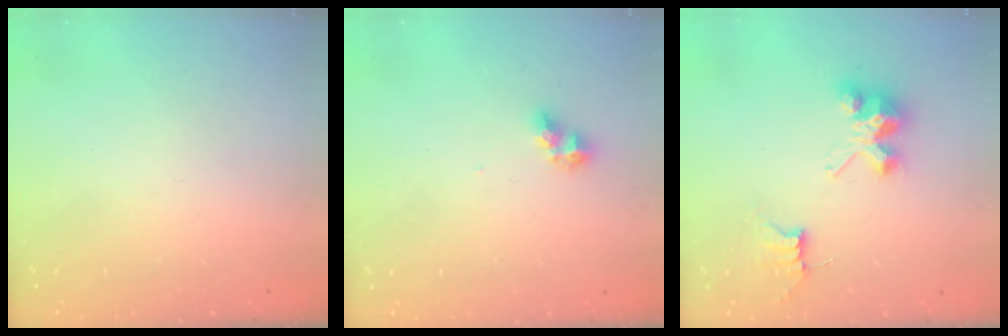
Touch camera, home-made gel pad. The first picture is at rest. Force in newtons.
{"total": 5.8, "press": 5.8, "slide": 0.1}
{"total": 7.5, "press": 7.5, "slide": 0.5}